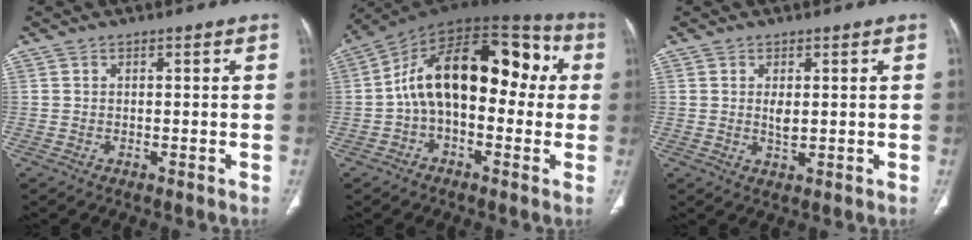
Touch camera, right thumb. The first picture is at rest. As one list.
[{"total": 19.7, "force": [1.2, 11.1, 16.3], "torque": [-0.222, 0.061, 0.005]}, {"total": 2.3, "force": [0.5, 1.0, 2.0], "torque": [-0.038, -0.007, 0.012]}]